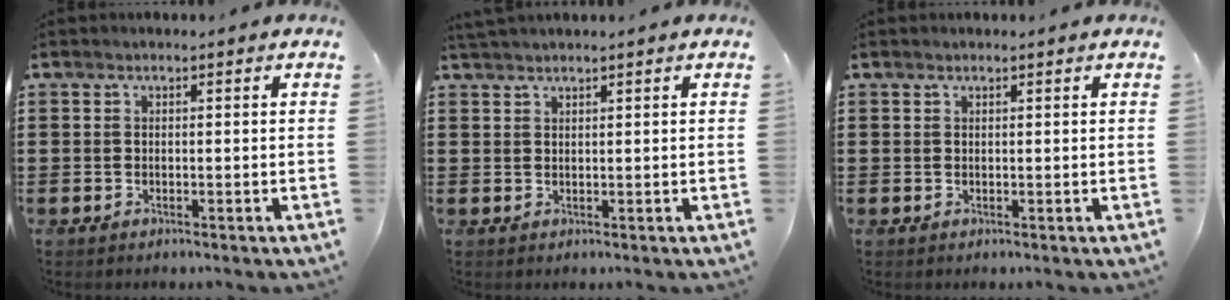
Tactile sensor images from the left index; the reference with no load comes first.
{"total": 1.5, "force": [1.4, -0.1, 0.6], "torque": [-0.014, 0.000, 0.027]}
{"total": 0.5, "force": [0.4, 0.0, 0.3], "torque": [-0.008, -0.001, 0.009]}